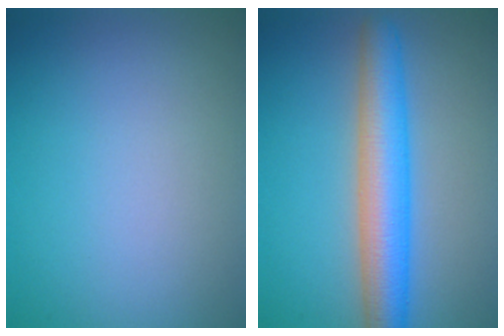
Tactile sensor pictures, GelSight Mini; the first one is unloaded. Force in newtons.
{"total": 6.6, "press": 6.6, "slide": 0.1}